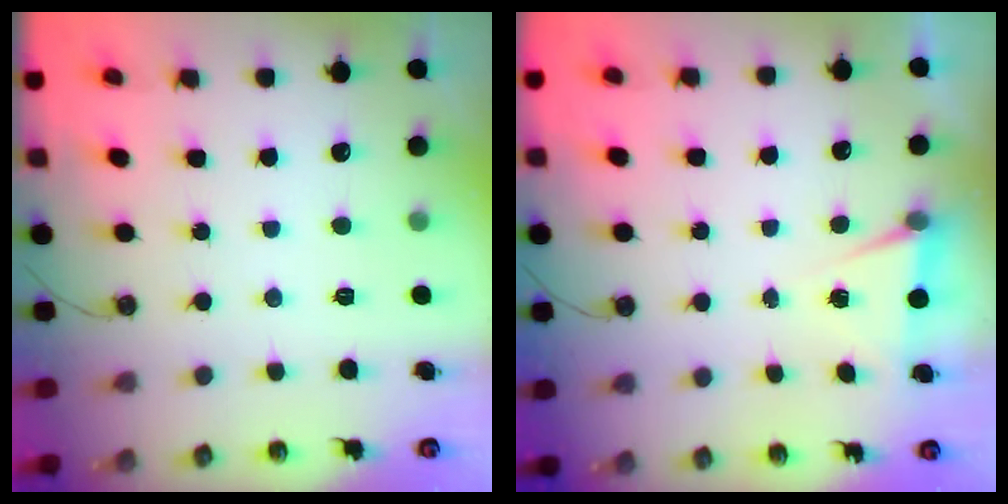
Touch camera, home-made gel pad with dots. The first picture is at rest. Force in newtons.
{"total": 4.8, "press": 1.7, "slide": 4.4}